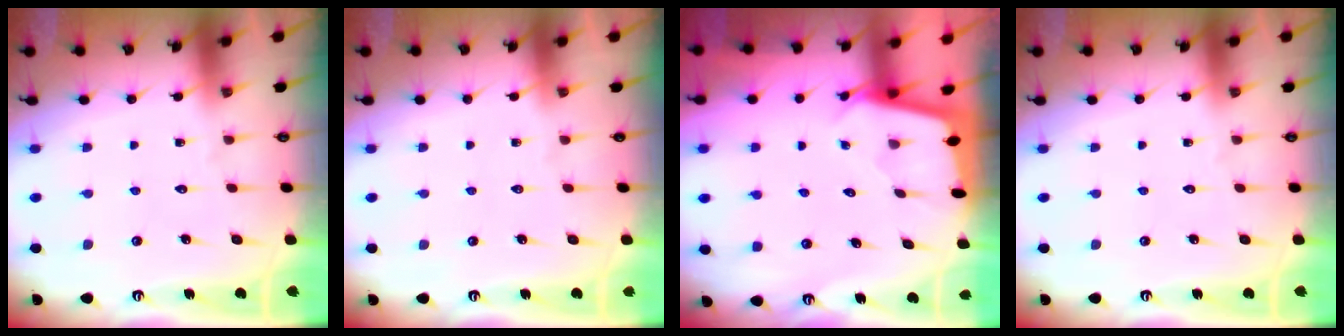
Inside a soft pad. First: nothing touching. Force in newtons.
{"total": 0.0}
{"total": 1.9, "press": 1.9, "slide": 0.2}
{"total": 0.0}